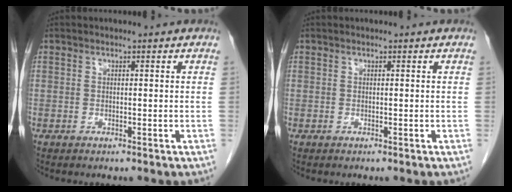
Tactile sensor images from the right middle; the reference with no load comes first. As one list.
[{"total": 0.0}]